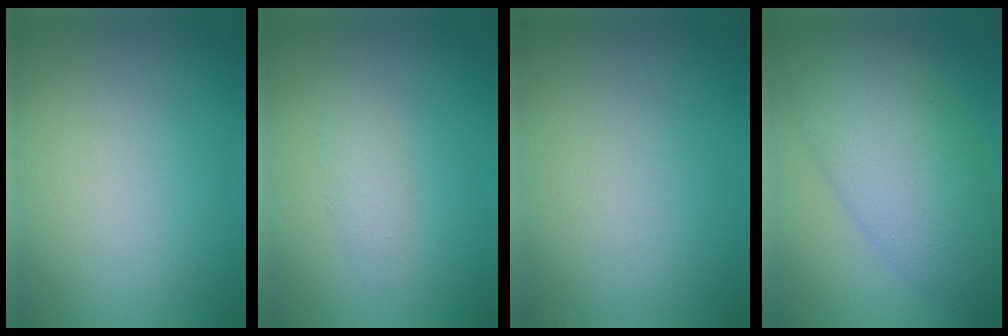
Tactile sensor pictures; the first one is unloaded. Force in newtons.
{"total": 1.4, "press": 1.4, "slide": 0.1}
{"total": 0.0}
{"total": 10.3, "press": 10.3, "slide": 0.1}